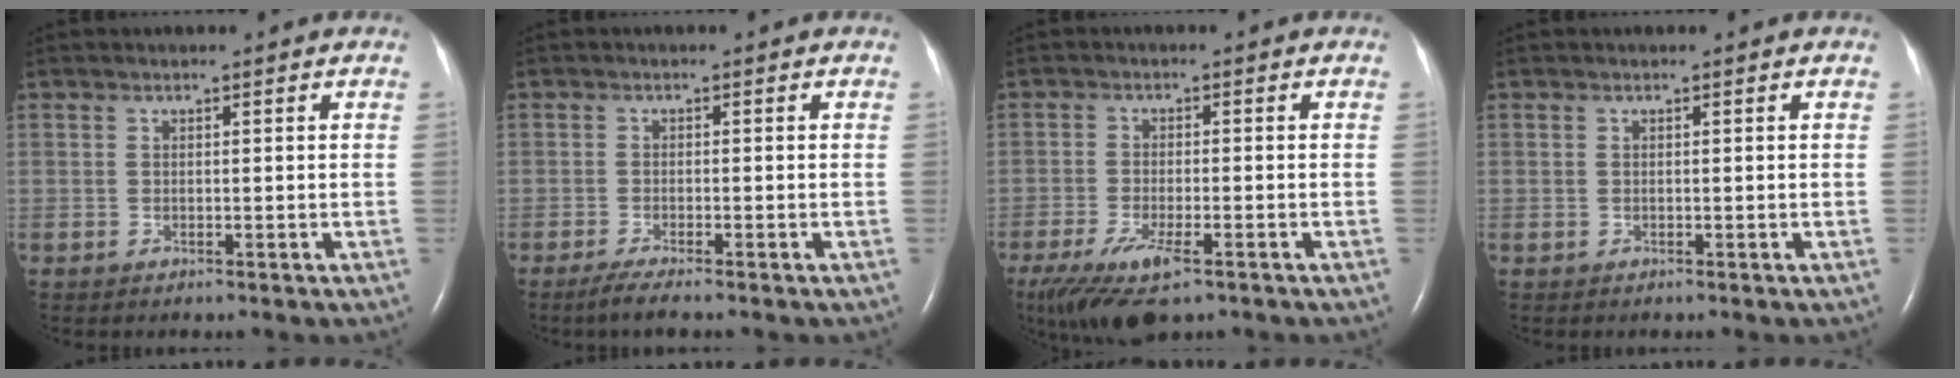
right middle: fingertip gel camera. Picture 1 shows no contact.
{"total": 2.9, "force": [-2.3, 0.0, 1.8], "torque": [-0.040, -0.008, -0.043]}
{"total": 9.5, "force": [-6.0, 2.5, 7.0], "torque": [-0.131, -0.022, -0.100]}
{"total": 0.0}